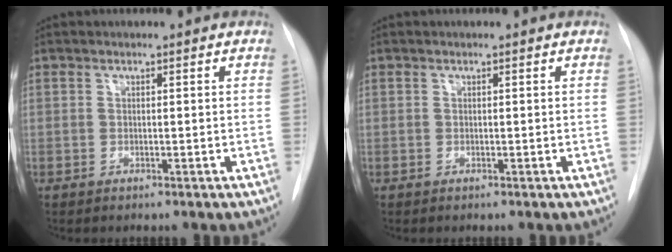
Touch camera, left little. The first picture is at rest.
{"total": 0.0}